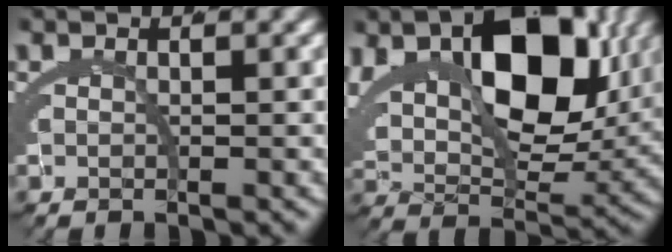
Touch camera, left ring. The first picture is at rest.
{"total": 12.4, "force": [6.1, 6.0, 8.9], "torque": [-0.153, 0.005, 0.107]}